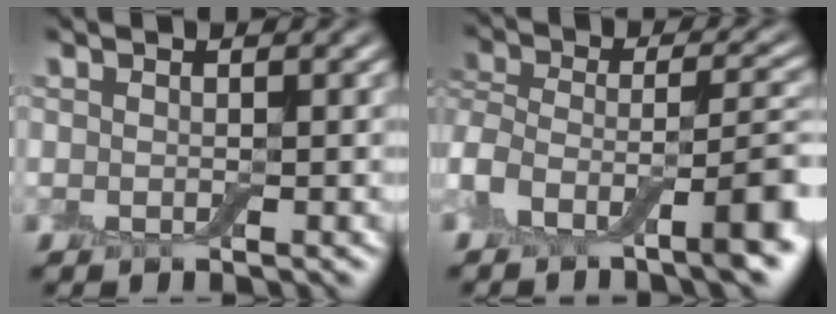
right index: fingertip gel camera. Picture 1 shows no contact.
{"total": 8.0, "force": [-4.0, 3.6, 5.9], "torque": [-0.090, 0.010, -0.083]}